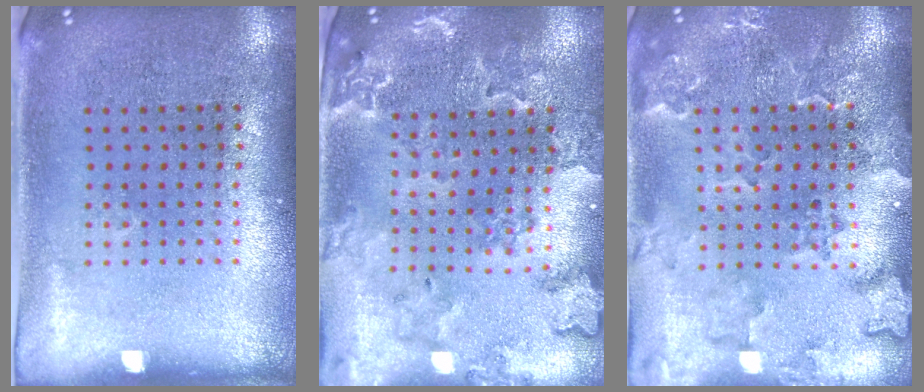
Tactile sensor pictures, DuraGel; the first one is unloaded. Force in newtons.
{"total": 1.8, "press": 1.8, "slide": 0.2}
{"total": 2.4, "press": 2.2, "slide": 0.9}